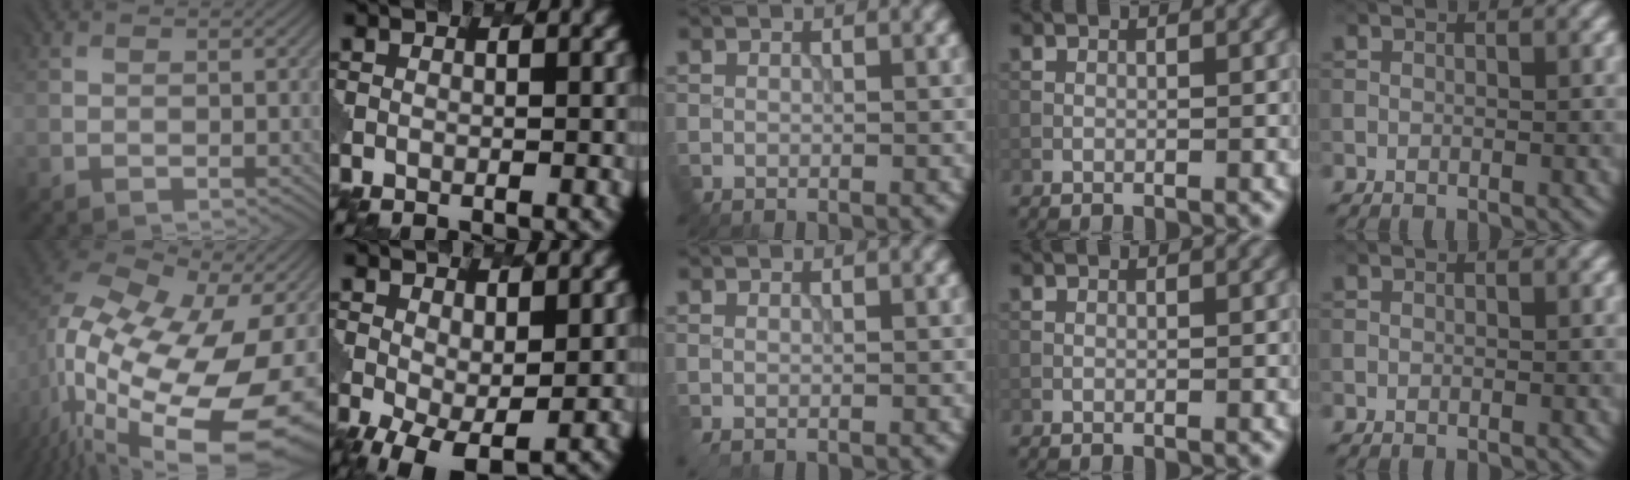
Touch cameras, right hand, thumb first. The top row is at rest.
{"thumb": {"total": 18.7, "force": [-4.2, 11.1, 14.4], "torque": [-0.284, -0.037, -0.059]}, "index": {"total": 3.9, "force": [-0.2, 2.0, 3.3], "torque": [-0.073, -0.010, -0.001]}, "middle": {"total": 0.6, "force": [0.2, 0.1, 0.6], "torque": [-0.013, 0.002, 0.002]}}